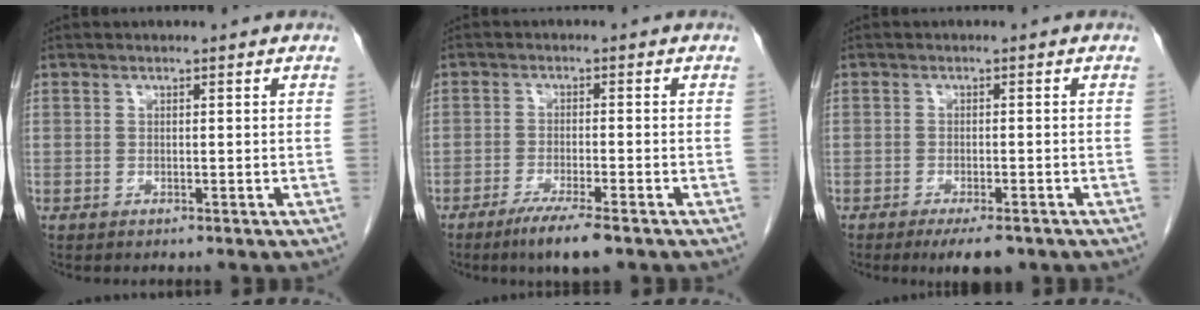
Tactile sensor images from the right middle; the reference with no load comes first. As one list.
[{"total": 6.1, "force": [-4.2, 0.4, 4.4], "torque": [-0.076, -0.014, -0.069]}, {"total": 4.9, "force": [-3.5, 1.3, 3.2], "torque": [-0.045, -0.007, -0.050]}]